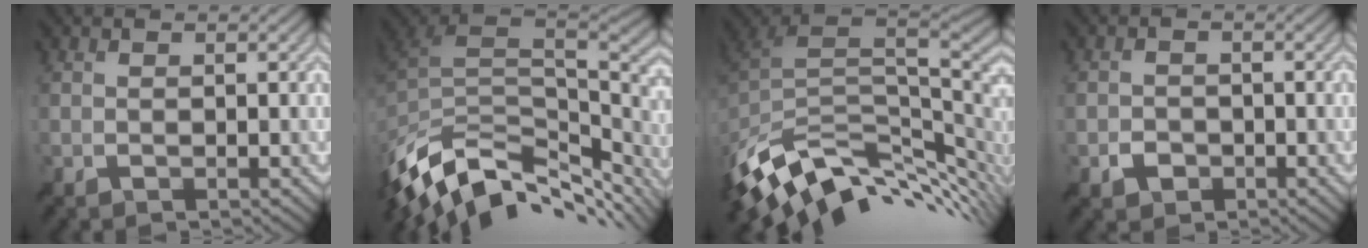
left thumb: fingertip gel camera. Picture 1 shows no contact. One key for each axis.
{"total": 13.0, "fx": -6.3, "fy": 6.7, "fz": 9.1, "tx": -0.215, "ty": -0.011, "tz": -0.109}
{"total": 12.8, "fx": -3.1, "fy": 7.1, "fz": 10.2, "tx": -0.231, "ty": -0.015, "tz": -0.043}
{"total": 1.7, "fx": -0.6, "fy": 1.4, "fz": 0.7, "tx": -0.008, "ty": 0.001, "tz": -0.015}